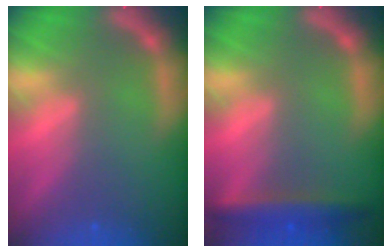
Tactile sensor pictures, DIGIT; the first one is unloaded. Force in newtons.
{"total": 4.0}